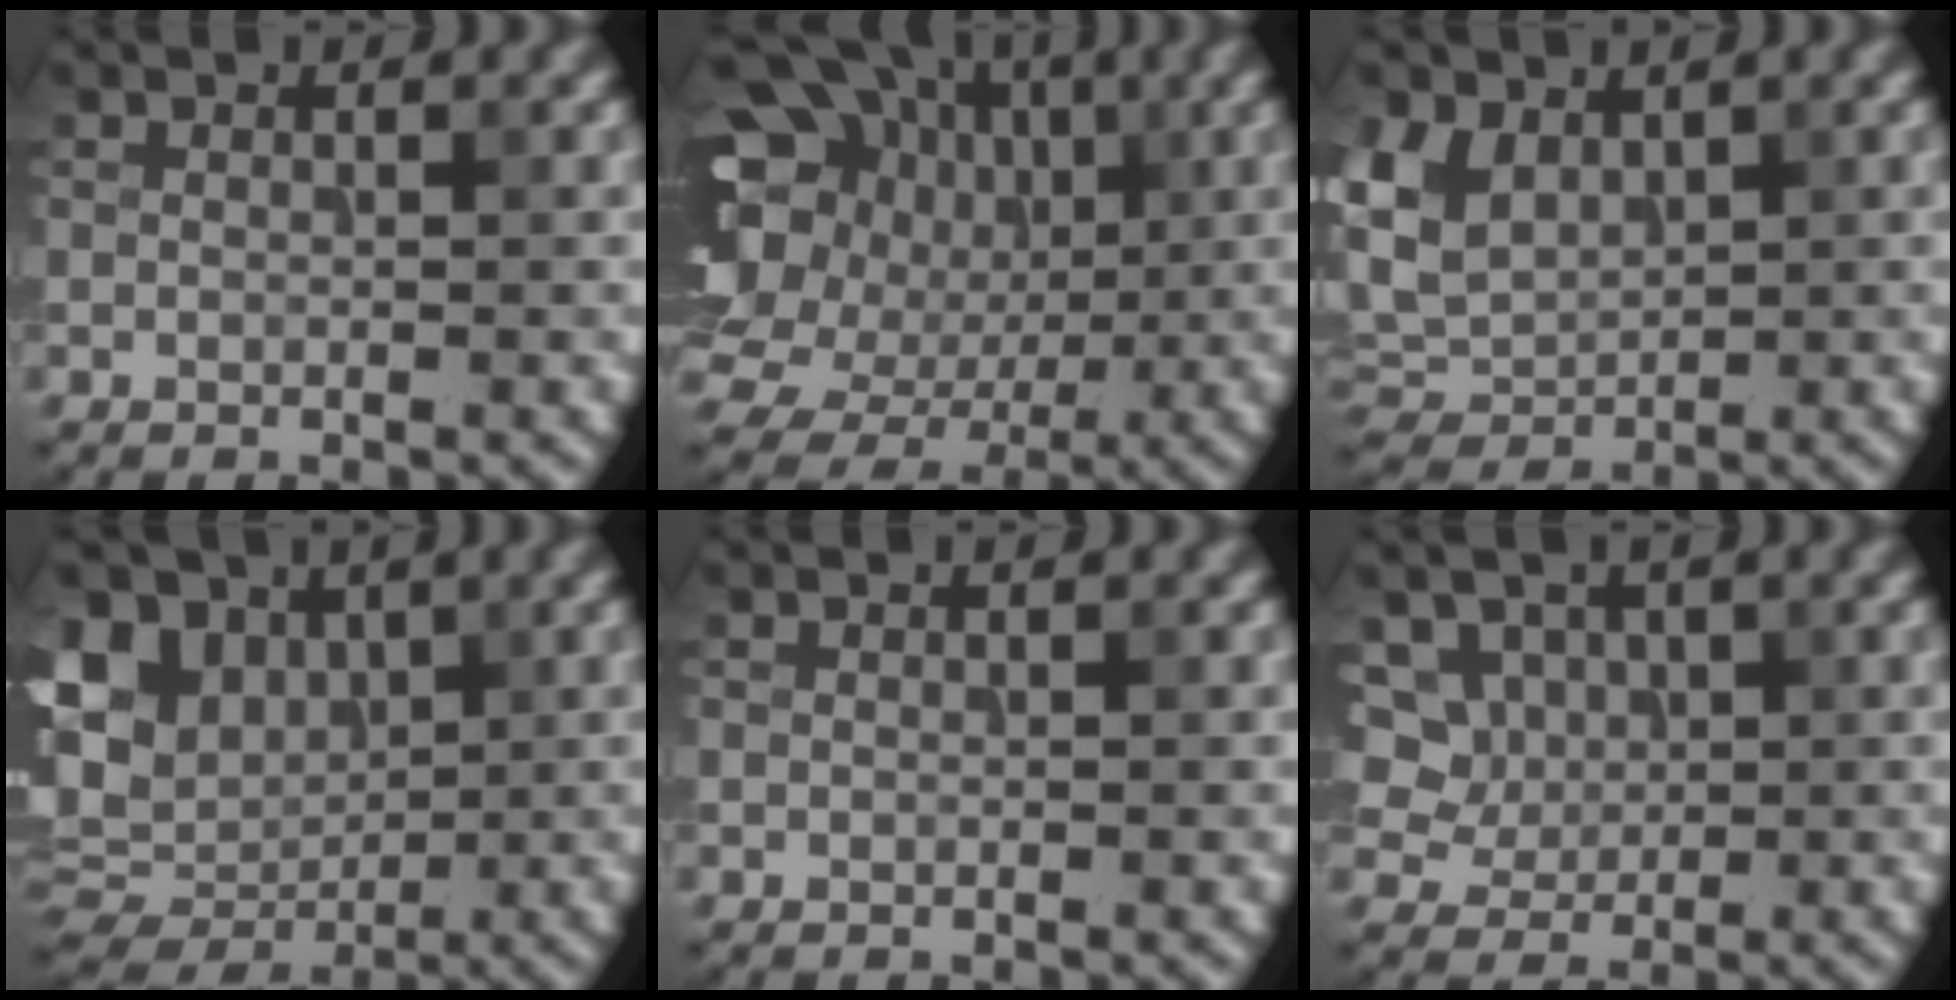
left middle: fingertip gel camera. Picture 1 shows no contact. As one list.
[{"total": 18.4, "force": [3.3, 16.1, 8.4], "torque": [-0.193, 0.035, 0.035]}, {"total": 4.7, "force": [1.6, 3.6, 2.7], "torque": [-0.058, -0.002, 0.031]}, {"total": 11.3, "force": [3.2, 8.3, 6.9], "torque": [-0.132, 0.023, 0.061]}, {"total": 0.0}, {"total": 6.6, "force": [2.6, 5.2, 3.1], "torque": [-0.045, 0.014, 0.034]}]